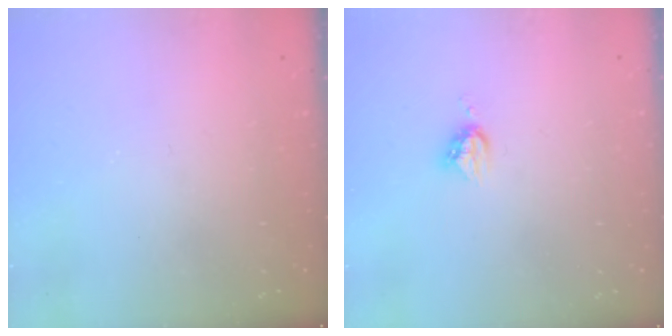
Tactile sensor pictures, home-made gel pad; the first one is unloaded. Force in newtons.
{"total": 5.1, "press": 5.1, "slide": 0.0}